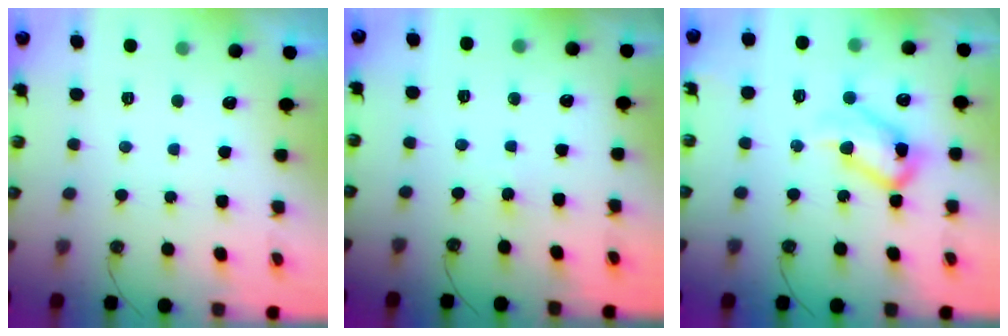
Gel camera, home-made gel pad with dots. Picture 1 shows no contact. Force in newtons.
{"total": 3.1, "press": 3.1, "slide": 0.5}
{"total": 14.7, "press": 14.7, "slide": 1.0}